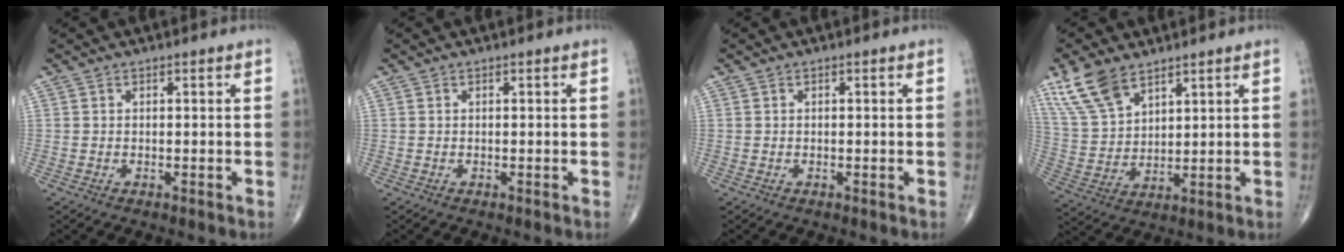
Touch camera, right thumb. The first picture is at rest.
{"total": 0.0}
{"total": 0.0}
{"total": 10.6, "force": [7.2, 5.2, 5.8], "torque": [-0.111, -0.021, 0.155]}